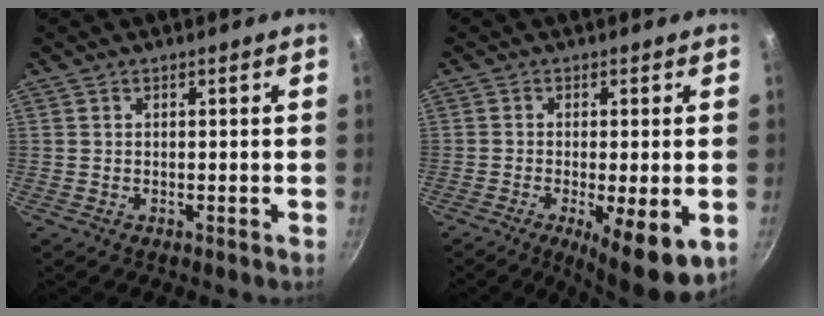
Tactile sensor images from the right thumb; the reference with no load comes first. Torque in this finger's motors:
{"motor_torque": [0.04, 0.53, -0.03, -0.01, 0.03]}